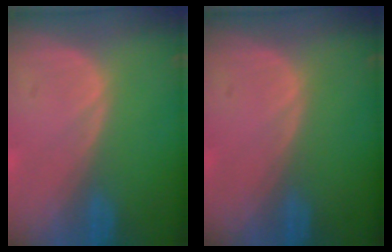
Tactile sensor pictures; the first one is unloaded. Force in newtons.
{"total": 0.0}